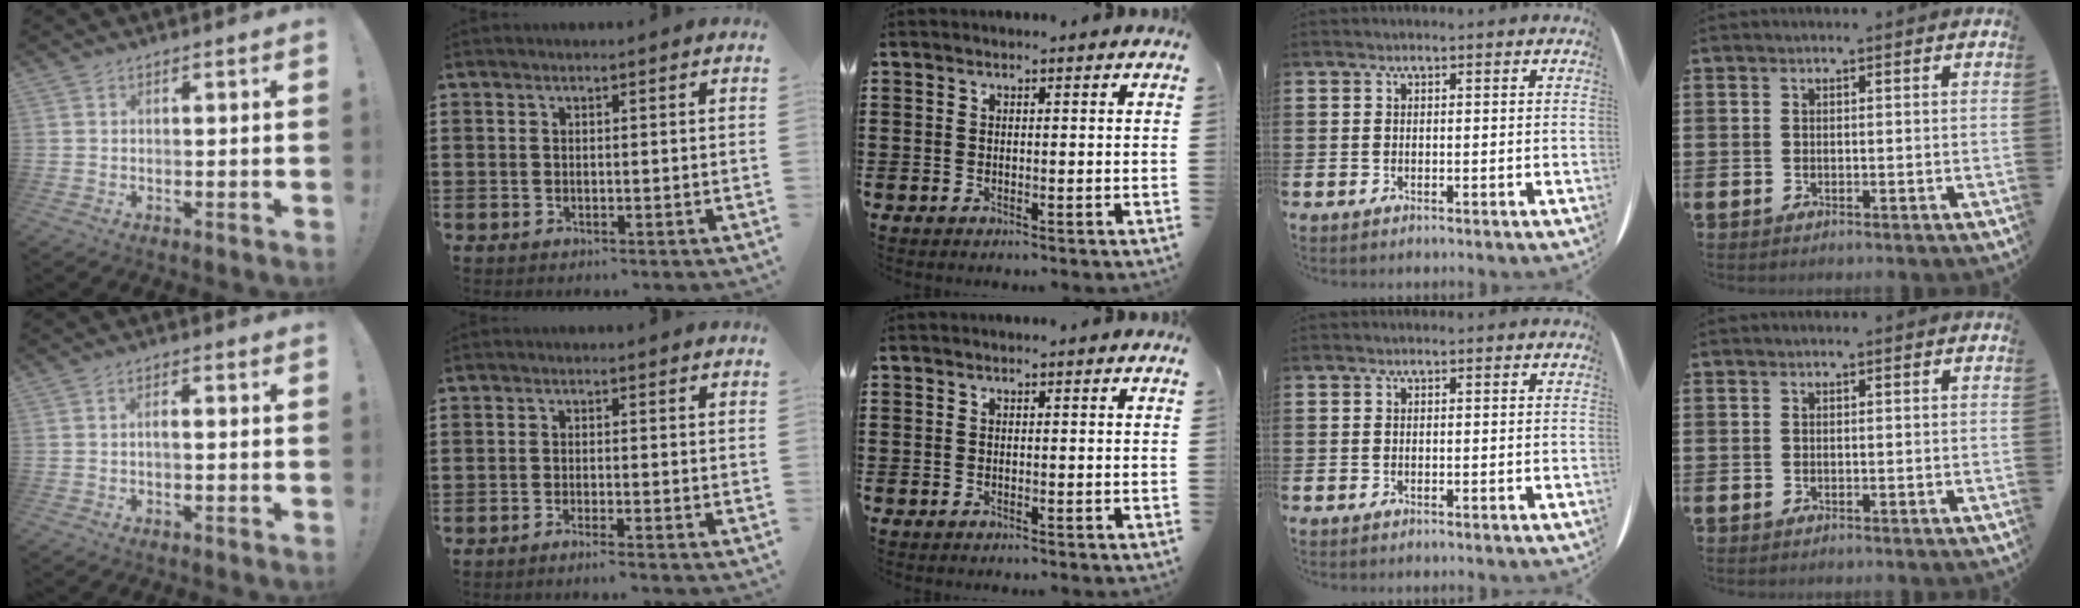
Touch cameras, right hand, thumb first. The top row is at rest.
{"thumb": {"total": 2.0, "force": [-0.6, 0.5, 1.8], "torque": [-0.035, 0.007, -0.012]}, "index": {"total": 1.3, "force": [-1.1, -0.3, 0.6], "torque": [-0.010, -0.002, -0.020]}}